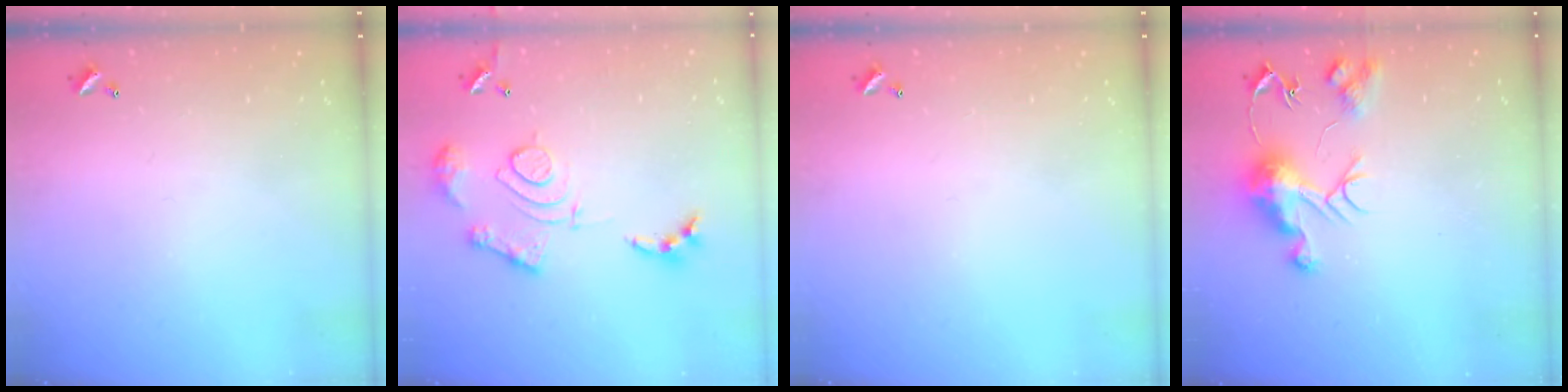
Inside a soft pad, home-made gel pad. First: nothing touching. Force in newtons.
{"total": 14.5, "press": 14.4, "slide": 1.3}
{"total": 0.0}
{"total": 10.6, "press": 10.6, "slide": 0.9}